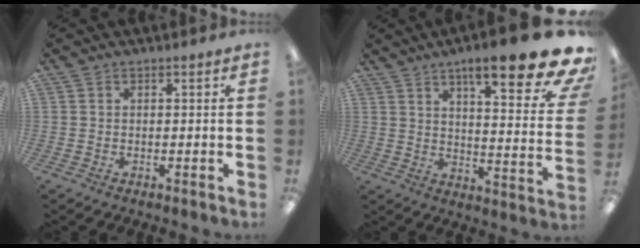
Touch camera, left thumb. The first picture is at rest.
{"total": 17.7, "force": [12.0, 3.7, 12.5], "torque": [-0.177, -0.088, 0.187]}